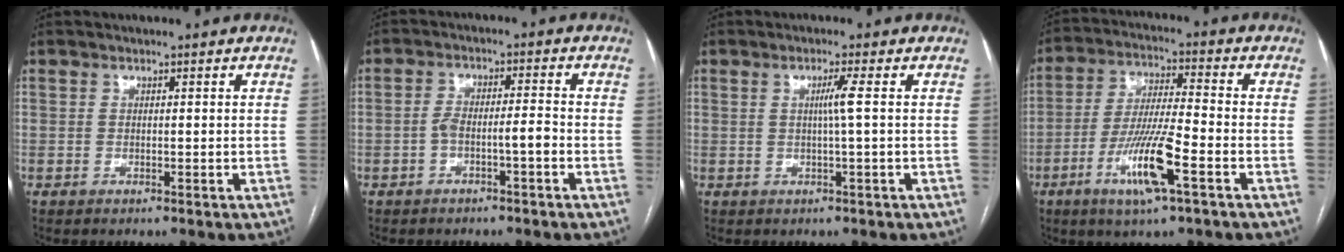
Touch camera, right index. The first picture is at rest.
{"total": 4.1, "force": [-1.8, 0.6, 3.7], "torque": [-0.068, 0.019, -0.027]}
{"total": 2.6, "force": [0.2, -0.8, 2.4], "torque": [-0.044, -0.002, 0.005]}
{"total": 11.4, "force": [-4.9, 0.8, 10.3], "torque": [-0.199, -0.013, -0.091]}